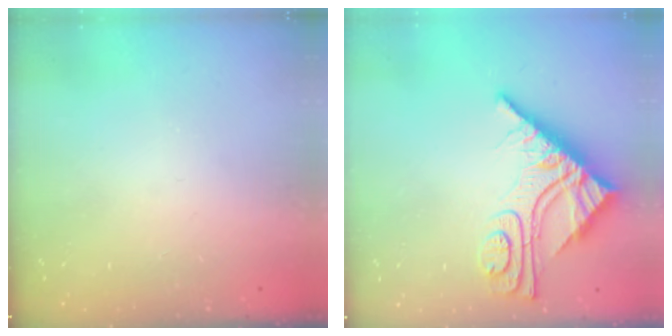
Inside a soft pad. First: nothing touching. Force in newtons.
{"total": 12.6, "press": 12.5, "slide": 1.0}